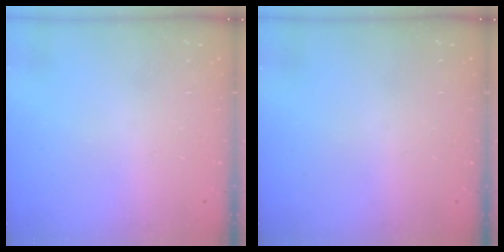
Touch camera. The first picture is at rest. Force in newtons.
{"total": 0.0}